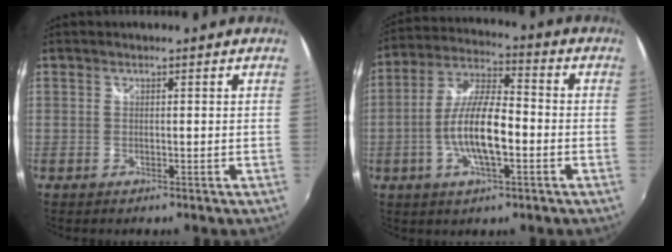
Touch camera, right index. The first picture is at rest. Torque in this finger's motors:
{"motor_torque": [1.39, -0.75, 1.05, 0.21]}